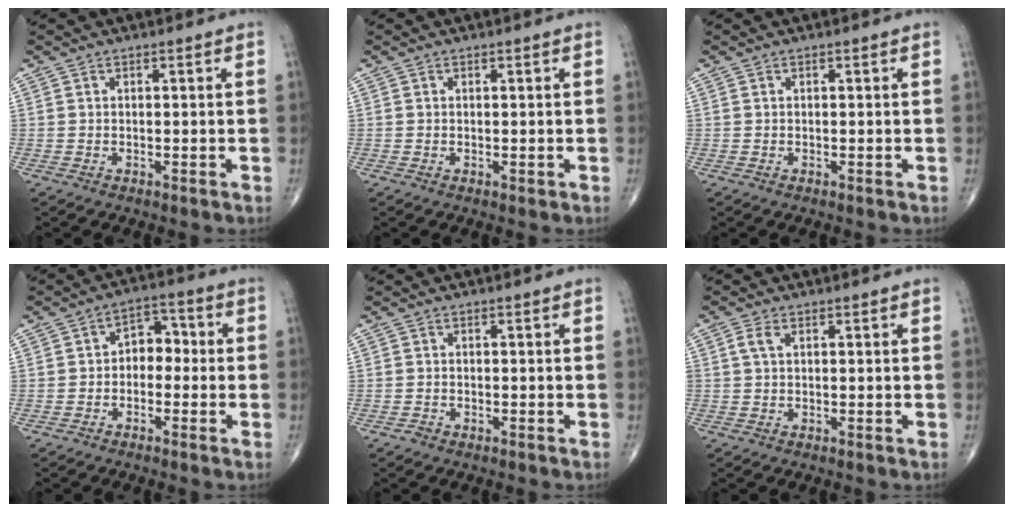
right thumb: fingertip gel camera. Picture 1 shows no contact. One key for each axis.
{"total": 0.0}
{"total": 0.0}
{"total": 5.8, "fx": -0.8, "fy": 4.2, "fz": 3.9, "tx": -0.028, "ty": 0.031, "tz": -0.029}
{"total": 0.7, "fx": -0.5, "fy": 0.5, "fz": 0.2, "tx": -0.004, "ty": 0.002, "tz": -0.013}
{"total": 2.0, "fx": 0.5, "fy": 1.0, "fz": 1.6, "tx": -0.041, "ty": 0.009, "tz": 0.012}